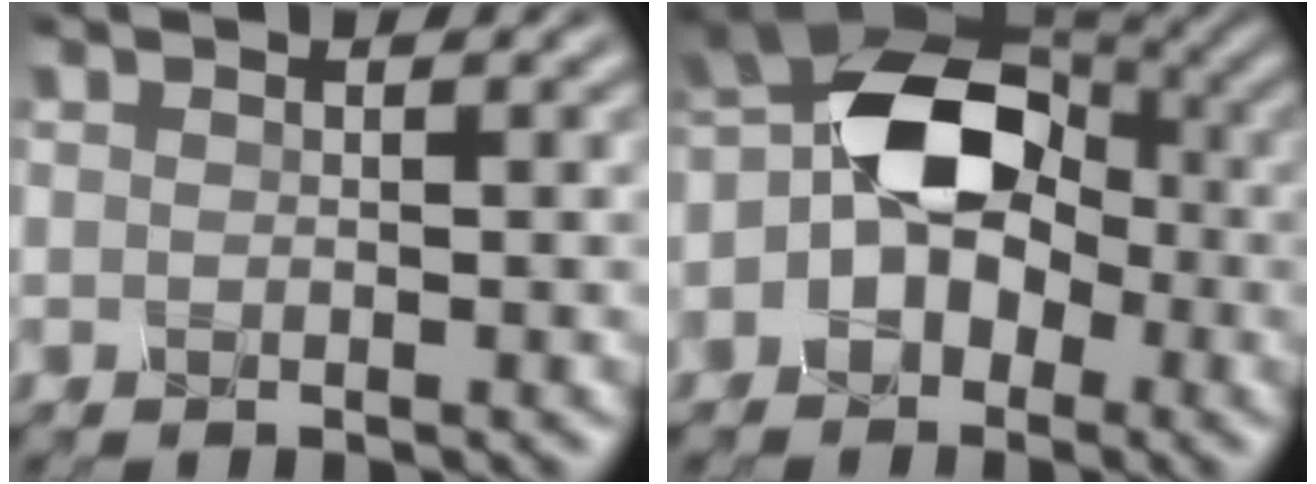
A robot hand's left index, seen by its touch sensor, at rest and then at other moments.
{"total": 9.5, "force": [-1.5, 6.7, 6.6], "torque": [-0.068, 0.018, -0.048]}